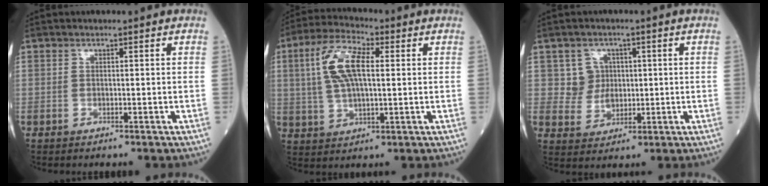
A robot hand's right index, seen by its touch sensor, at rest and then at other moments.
{"total": 10.1, "force": [2.3, 3.5, 9.2], "torque": [-0.197, 0.020, 0.045]}
{"total": 4.5, "force": [1.2, 4.3, 0.6], "torque": [-0.002, 0.008, 0.024]}